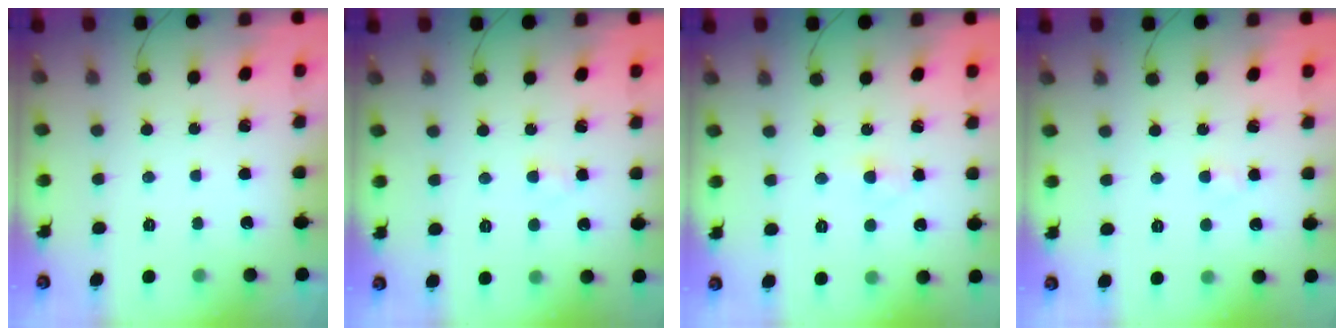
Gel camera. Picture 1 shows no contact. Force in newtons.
{"total": 1.3, "press": 1.1, "slide": 0.7}
{"total": 2.1, "press": 1.8, "slide": 0.9}
{"total": 1.3, "press": 1.1, "slide": 0.7}